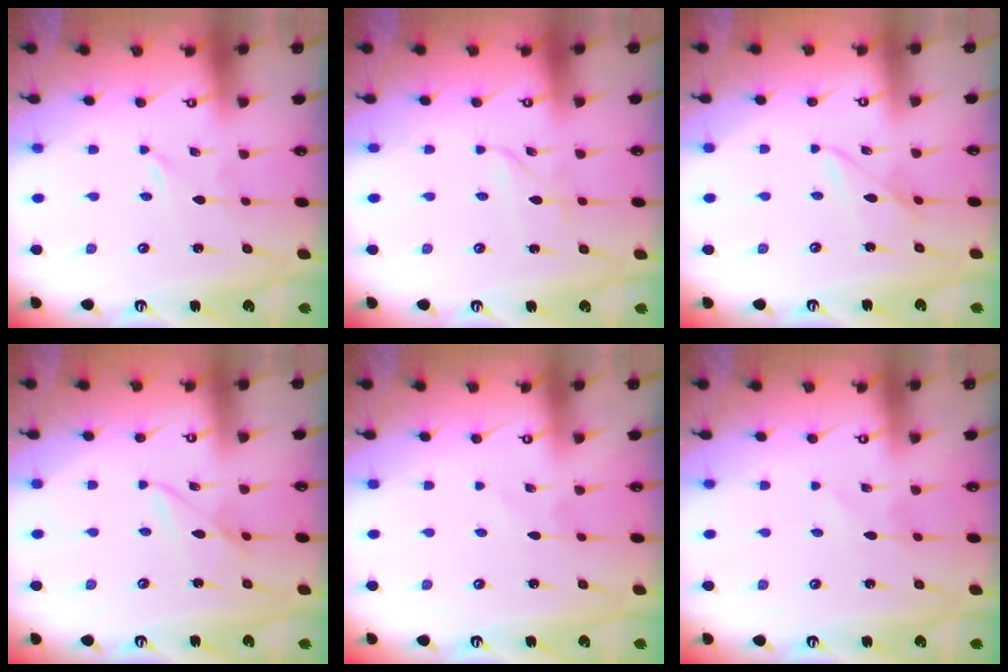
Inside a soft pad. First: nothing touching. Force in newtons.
{"total": 2.5, "press": 2.5, "slide": 0.1}
{"total": 7.0, "press": 7.0, "slide": 0.4}
{"total": 7.0, "press": 7.0, "slide": 0.4}
{"total": 2.6, "press": 2.6, "slide": 0.3}
{"total": 2.4, "press": 2.3, "slide": 0.3}